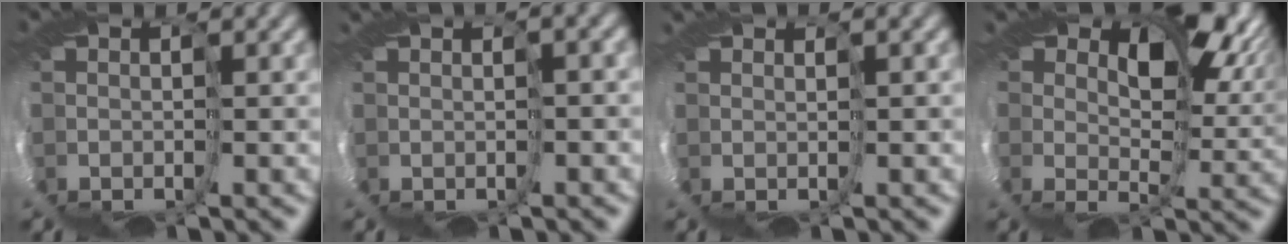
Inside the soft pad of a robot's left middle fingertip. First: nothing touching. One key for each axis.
{"total": 1.7, "fx": -0.8, "fy": -1.4, "fz": -0.1, "tx": 0.009, "ty": -0.001, "tz": 0.006}
{"total": 1.7, "fx": 0.0, "fy": -1.4, "fz": -0.9, "tx": 0.027, "ty": 0.001, "tz": 0.006}
{"total": 10.8, "fx": 7.0, "fy": 4.3, "fz": 7.0, "tx": -0.113, "ty": 0.018, "tz": 0.119}